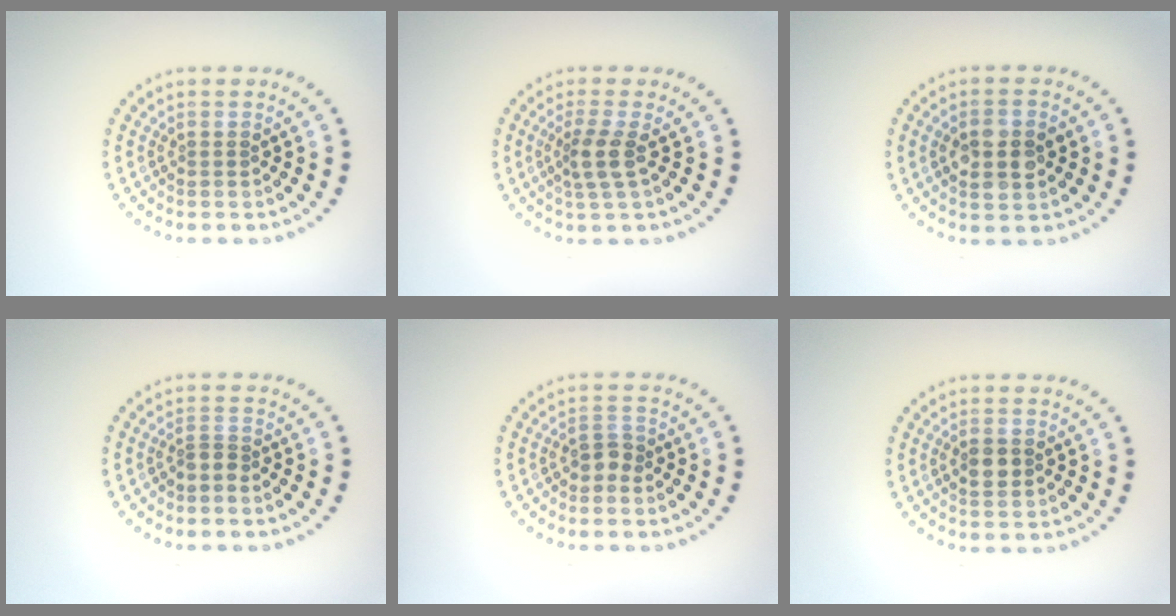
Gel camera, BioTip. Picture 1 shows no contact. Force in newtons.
{"total": 2.3, "press": 1.9, "slide": 1.3}
{"total": 4.0, "press": 3.9, "slide": 0.2}
{"total": 1.2, "press": 0.7, "slide": 0.9}
{"total": 1.5, "press": 1.3, "slide": 0.8}
{"total": 2.0, "press": 2.0, "slide": 0.1}